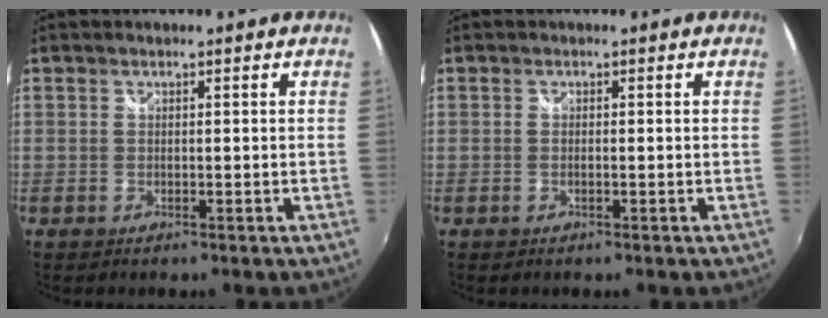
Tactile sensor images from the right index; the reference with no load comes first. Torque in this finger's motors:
{"motor_torque": [-0.45, 0.07, -0.09, -0.01]}